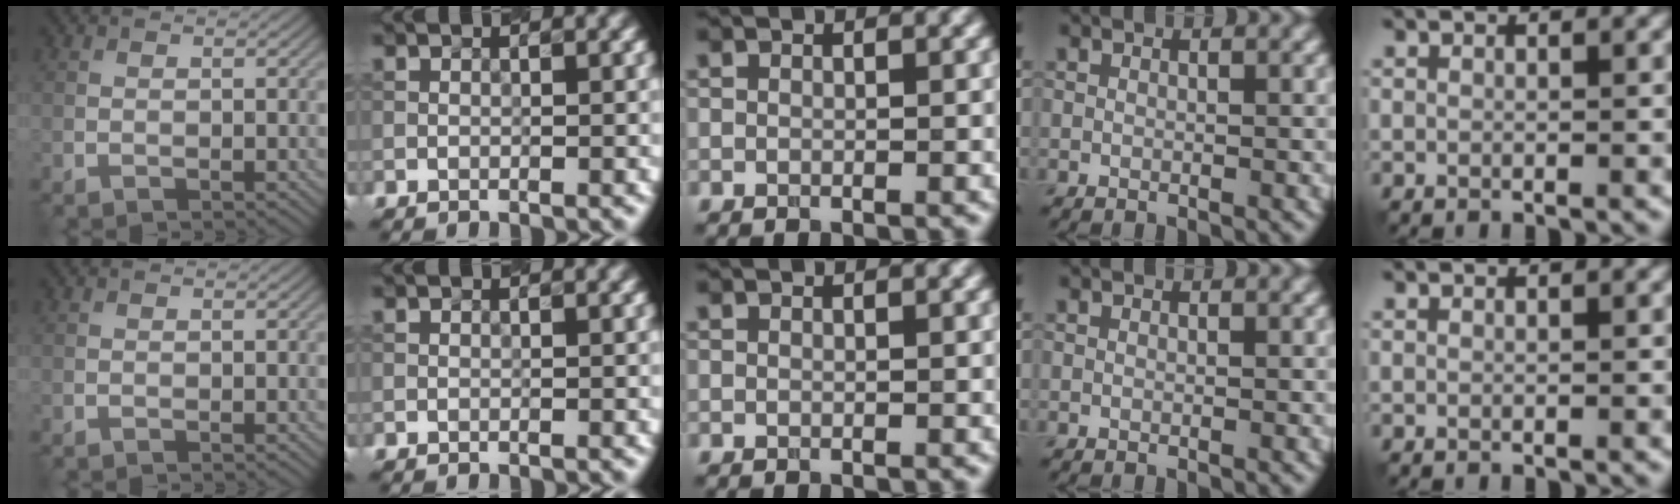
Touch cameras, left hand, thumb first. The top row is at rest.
{}